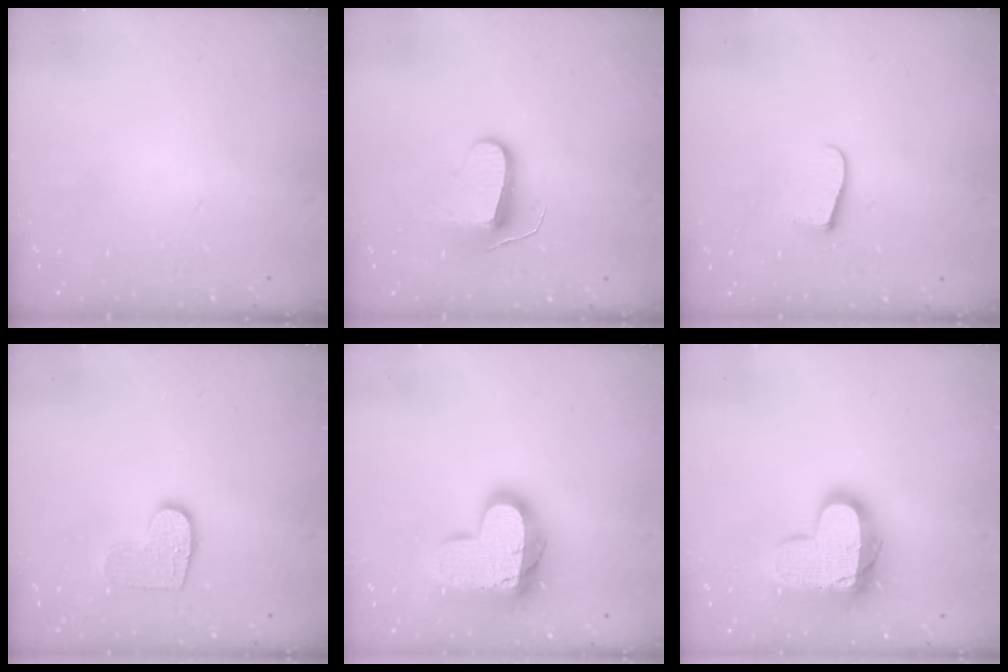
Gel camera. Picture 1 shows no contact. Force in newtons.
{"total": 8.9, "press": 8.9, "slide": 0.1}
{"total": 5.5, "press": 5.5, "slide": 0.5}
{"total": 8.9, "press": 8.9, "slide": 0.5}
{"total": 17.8, "press": 17.8, "slide": 1.3}
{"total": 16.7, "press": 16.6, "slide": 1.3}